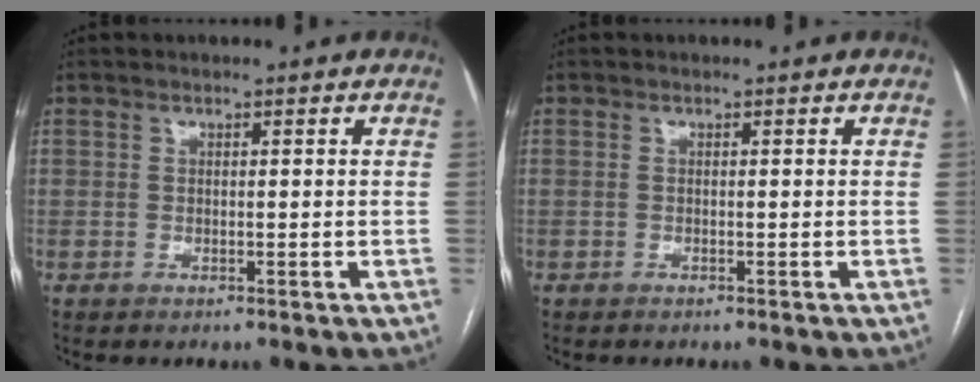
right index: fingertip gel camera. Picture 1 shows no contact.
{"total": 0.0}